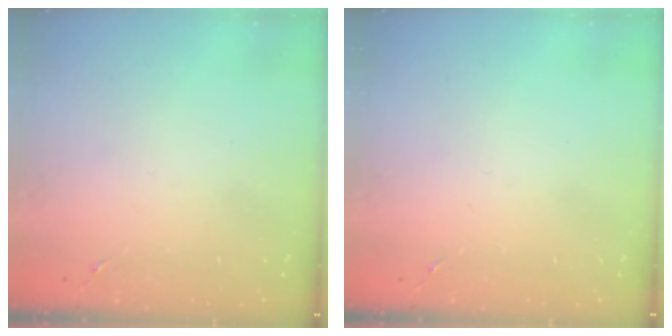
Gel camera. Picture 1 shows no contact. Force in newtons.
{"total": 0.0}